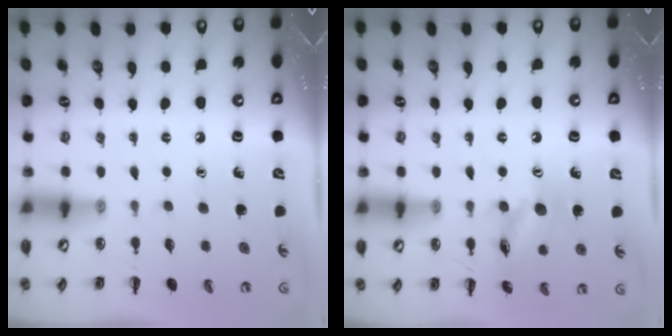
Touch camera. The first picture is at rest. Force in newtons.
{"total": 11.7, "press": 11.7, "slide": 0.8}